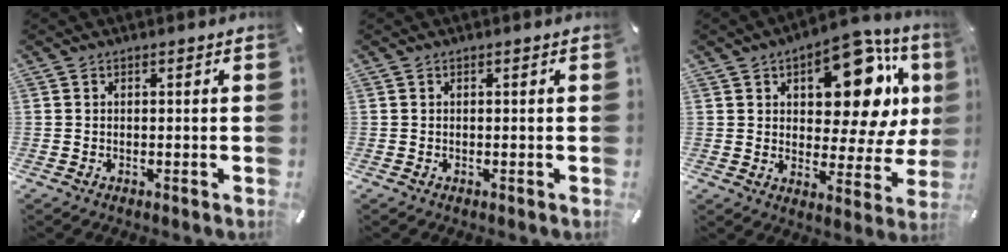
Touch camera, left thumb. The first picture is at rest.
{"total": 0.0}
{"total": 17.8, "force": [7.8, 9.3, 13.0], "torque": [-0.159, -0.055, 0.127]}